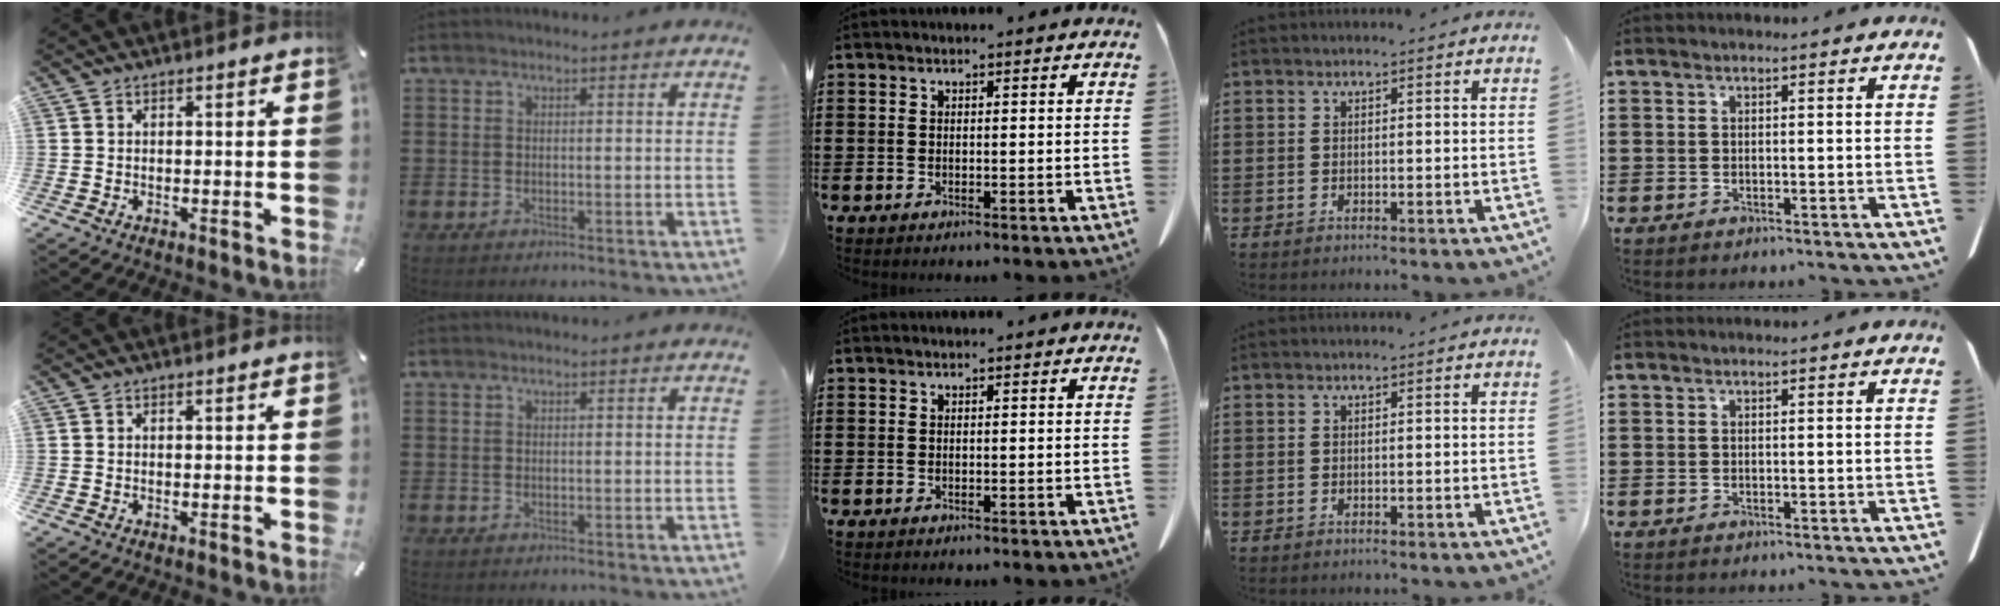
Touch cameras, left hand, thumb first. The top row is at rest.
{}